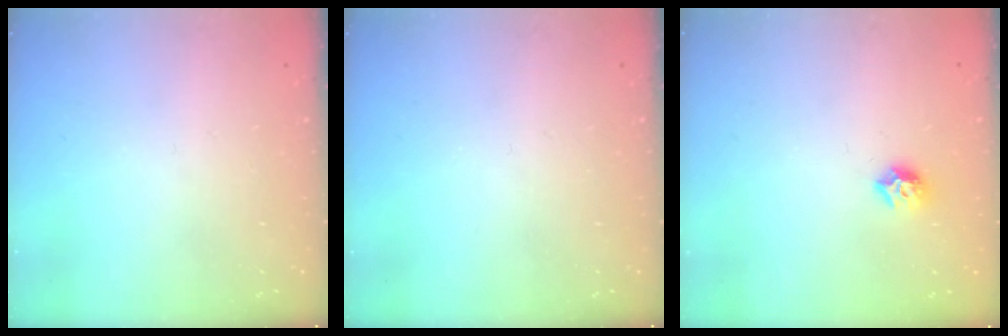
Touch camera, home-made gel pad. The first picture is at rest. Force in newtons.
{"total": 0.0}
{"total": 7.5, "press": 7.5, "slide": 0.6}